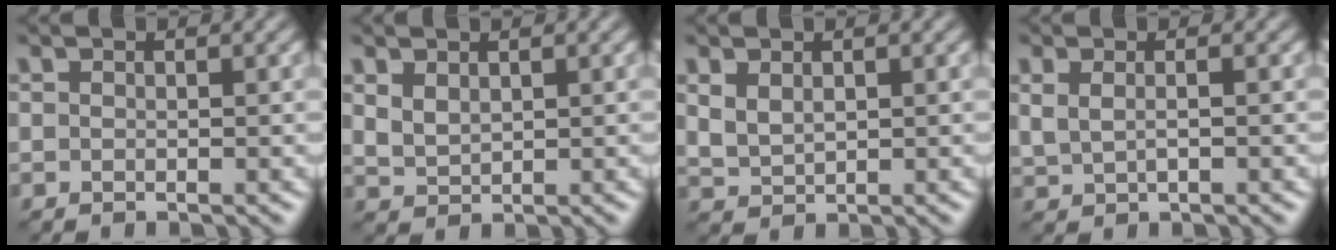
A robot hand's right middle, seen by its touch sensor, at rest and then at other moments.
{"total": 1.8, "force": [1.0, 1.1, 1.1], "torque": [-0.028, -0.004, 0.027]}
{"total": 2.0, "force": [0.9, 1.3, 1.3], "torque": [-0.036, -0.004, 0.025]}
{"total": 1.7, "force": [0.6, 0.8, 1.4], "torque": [-0.032, -0.006, 0.013]}